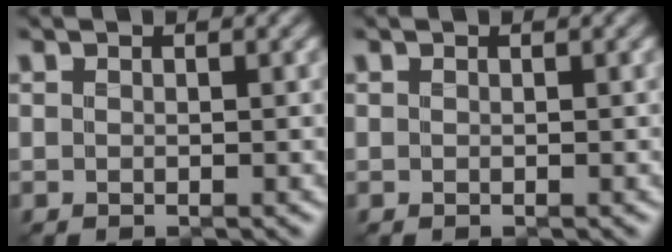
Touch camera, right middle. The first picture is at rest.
{"total": 0.0}